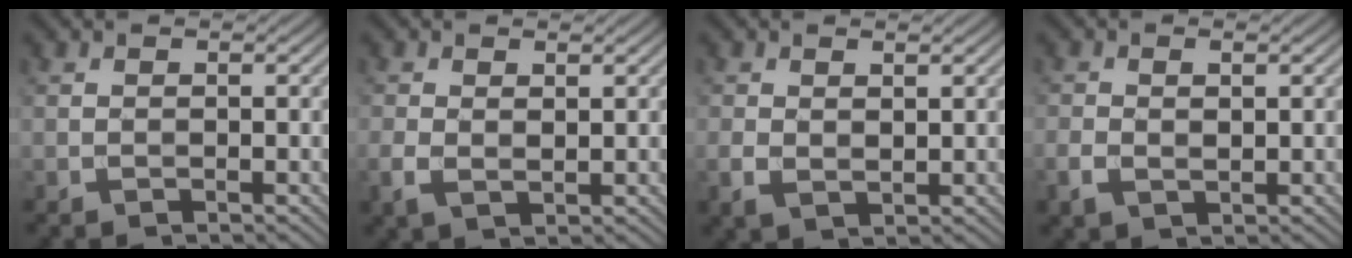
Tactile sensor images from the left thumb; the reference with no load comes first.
{"total": 2.6, "force": [0.3, 1.4, 2.2], "torque": [-0.050, -0.004, 0.008]}
{"total": 2.4, "force": [0.5, 1.3, 1.9], "torque": [-0.041, -0.005, 0.012]}
{"total": 2.6, "force": [-0.2, 1.6, 2.1], "torque": [-0.044, -0.006, 0.000]}